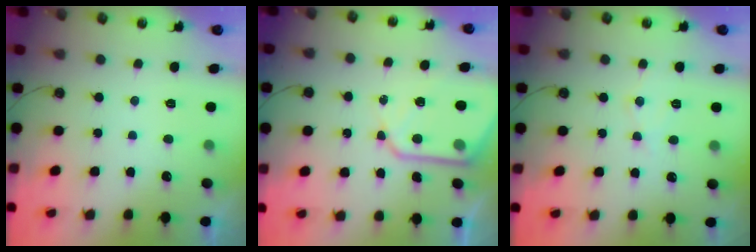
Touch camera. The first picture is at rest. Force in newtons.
{"total": 12.7, "press": 12.7, "slide": 1.4}
{"total": 6.7, "press": 6.6, "slide": 0.8}